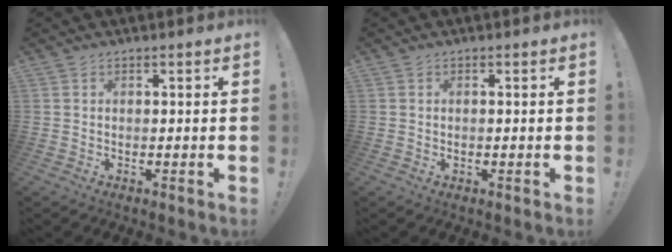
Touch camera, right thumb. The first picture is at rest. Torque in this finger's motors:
{"motor_torque": [0.02, -0.04, 0.32, -0.27, -0.02]}